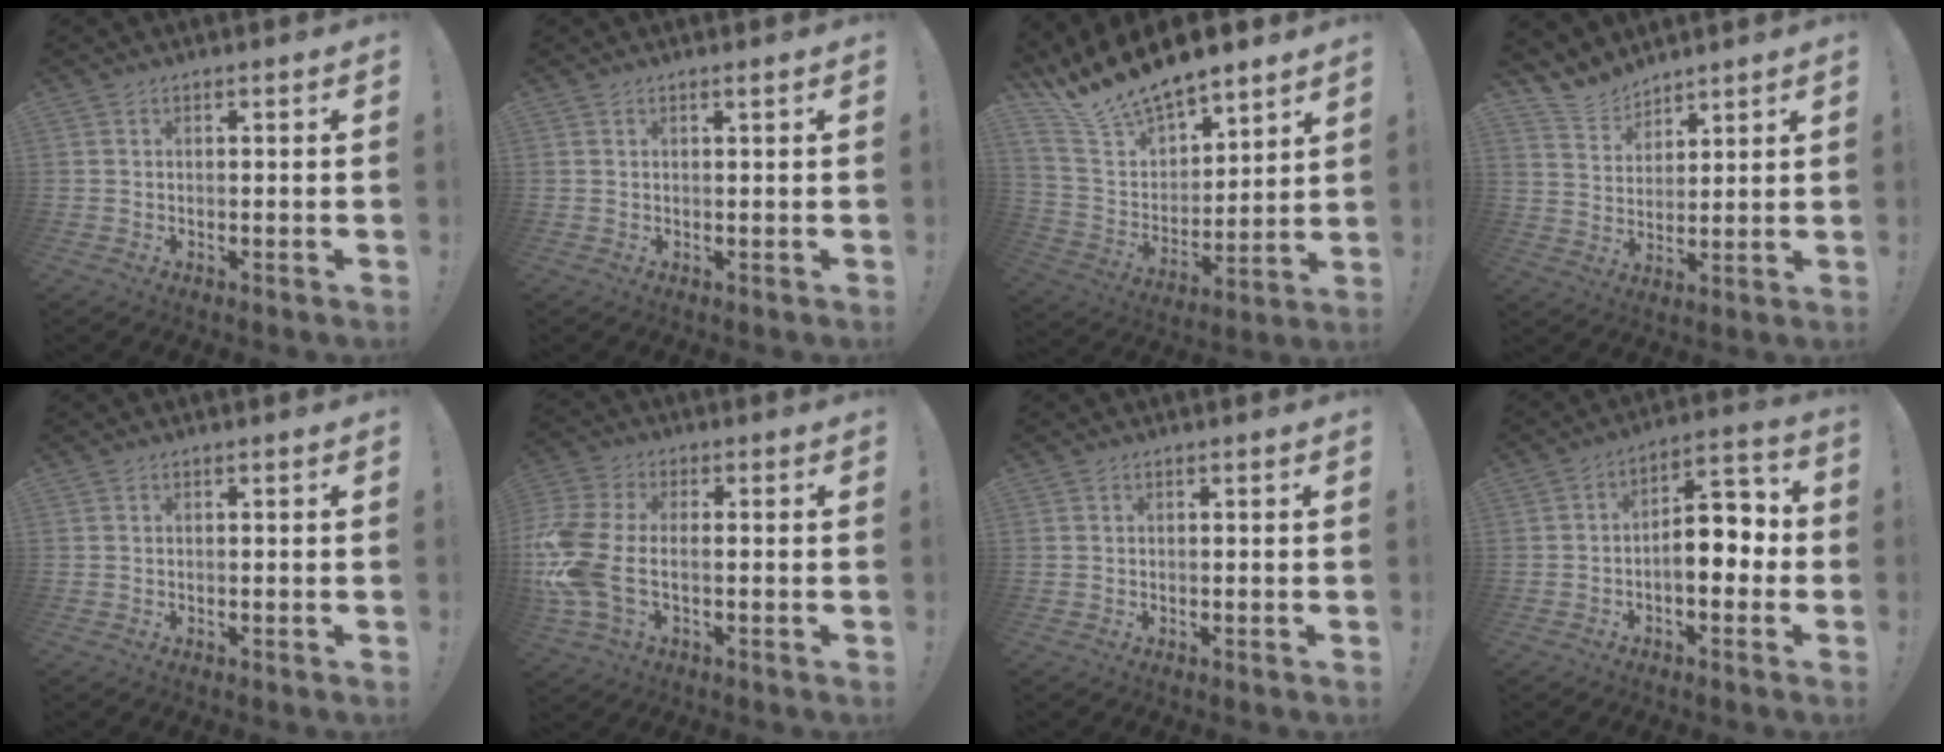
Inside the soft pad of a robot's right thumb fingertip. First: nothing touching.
{"total": 0.7, "force": [0.3, -0.2, 0.6], "torque": [-0.008, -0.002, 0.004]}
{"total": 15.2, "force": [13.6, 5.1, 4.6], "torque": [-0.106, -0.108, 0.251]}
{"total": 8.8, "force": [7.9, 3.7, 1.0], "torque": [-0.032, -0.058, 0.154]}
{"total": 0.0}
{"total": 14.6, "force": [-1.5, 8.9, 11.4], "torque": [-0.243, 0.005, -0.021]}
{"total": 0.0}
{"total": 11.3, "force": [-2.2, 6.3, 9.1], "torque": [-0.133, 0.019, -0.037]}